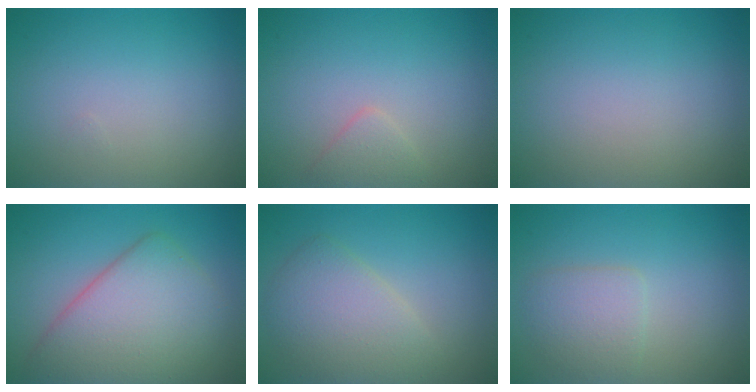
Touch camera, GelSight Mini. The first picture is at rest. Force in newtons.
{"total": 1.3, "press": 1.3, "slide": 0.0}
{"total": 0.0}
{"total": 7.4, "press": 7.4, "slide": 0.3}
{"total": 4.5, "press": 4.5, "slide": 0.2}
{"total": 2.5, "press": 2.5, "slide": 0.1}